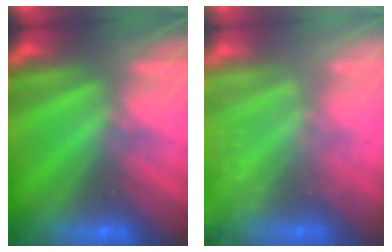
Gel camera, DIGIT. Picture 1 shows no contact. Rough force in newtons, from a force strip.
{"total": 7.5}